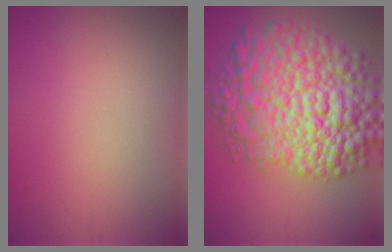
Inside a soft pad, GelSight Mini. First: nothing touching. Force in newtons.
{"total": 12.5, "press": 12.5, "slide": 0.3}